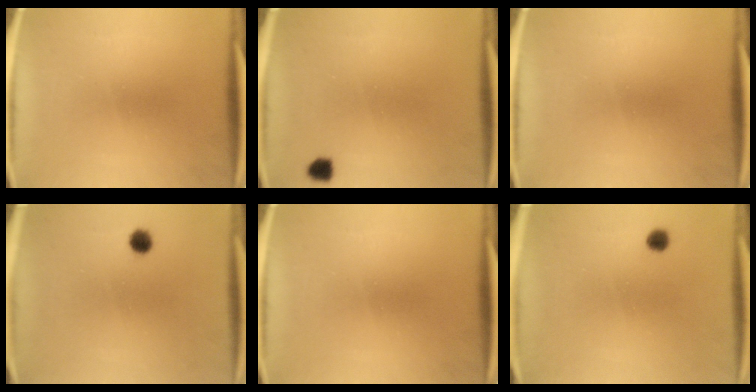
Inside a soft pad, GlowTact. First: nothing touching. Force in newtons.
{"total": 2.0}
{"total": 0.0}
{"total": 2.4}
{"total": 0.0}
{"total": 1.8}